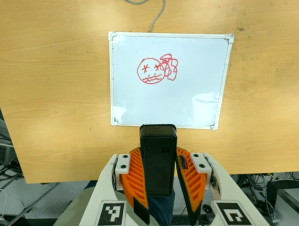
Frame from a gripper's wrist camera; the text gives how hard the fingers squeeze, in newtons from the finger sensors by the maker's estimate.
{"total": 9.9, "left": 8.0, "right": 11.7}